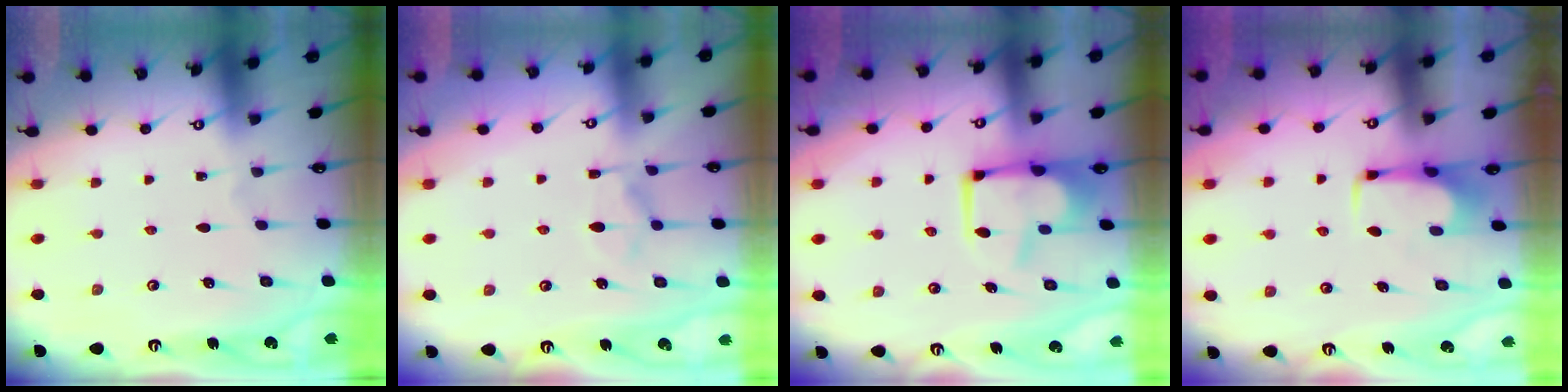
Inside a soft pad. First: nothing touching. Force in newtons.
{"total": 1.9, "press": 1.4, "slide": 1.2}
{"total": 7.0, "press": 7.0, "slide": 0.7}
{"total": 1.5, "press": 1.5, "slide": 0.5}